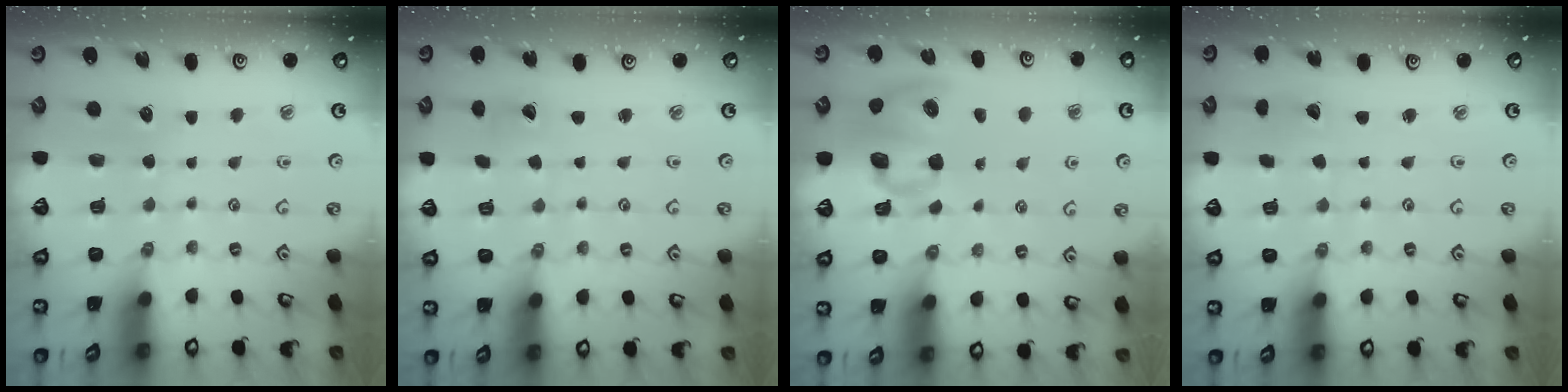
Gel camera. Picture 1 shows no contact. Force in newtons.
{"total": 0.8, "press": 0.8, "slide": 0.1}
{"total": 11.1, "press": 11.0, "slide": 1.9}
{"total": 1.7, "press": 1.7, "slide": 0.1}